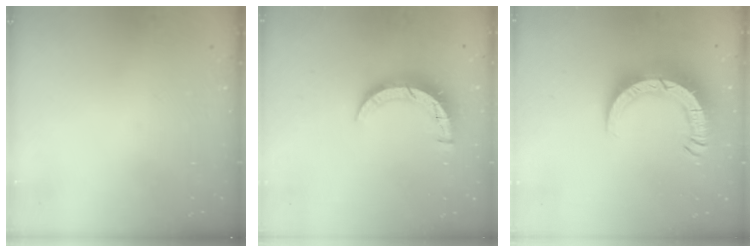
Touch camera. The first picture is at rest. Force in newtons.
{"total": 7.9, "press": 7.9, "slide": 0.2}
{"total": 13.1, "press": 13.0, "slide": 1.4}